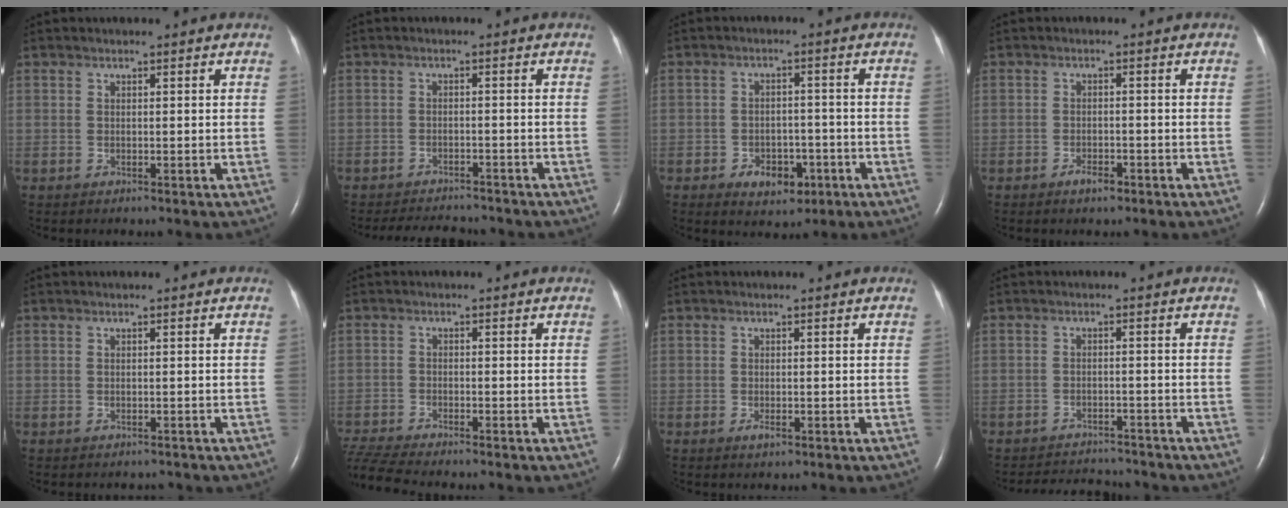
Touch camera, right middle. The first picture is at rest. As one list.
[{"total": 7.4, "force": [-7.0, 1.6, 1.8], "torque": [-0.028, -0.004, -0.095]}, {"total": 5.5, "force": [-2.7, 3.5, 3.3], "torque": [-0.050, 0.008, -0.033]}, {"total": 2.2, "force": [-1.5, 0.9, 1.4], "torque": [-0.027, 0.001, -0.023]}, {"total": 1.5, "force": [-1.4, 0.6, 0.2], "torque": [-0.008, -0.001, -0.017]}, {"total": 7.3, "force": [-6.9, -0.2, 2.5], "torque": [-0.054, -0.016, -0.125]}, {"total": 1.2, "force": [-0.6, 0.4, 0.9], "torque": [-0.018, -0.001, -0.008]}, {"total": 6.9, "force": [-6.8, 1.3, 0.6], "torque": [-0.012, 0.004, -0.094]}]